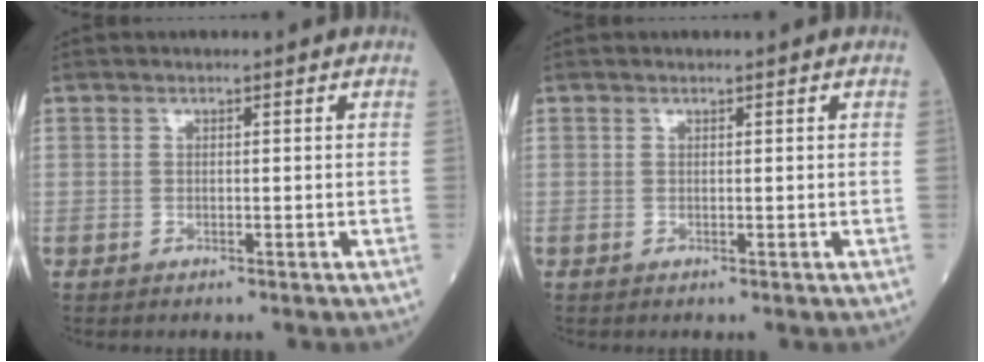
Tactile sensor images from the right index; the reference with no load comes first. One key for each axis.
{"total": 0.0}